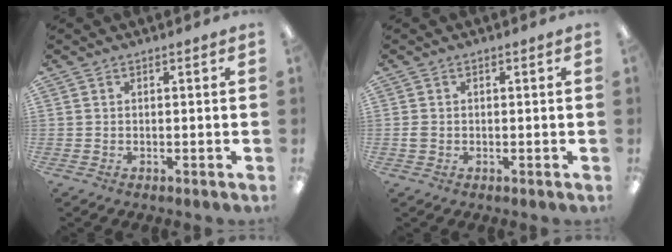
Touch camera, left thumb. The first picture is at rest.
{"total": 1.2, "force": [-0.2, 1.0, 0.7], "torque": [-0.013, 0.003, -0.004]}